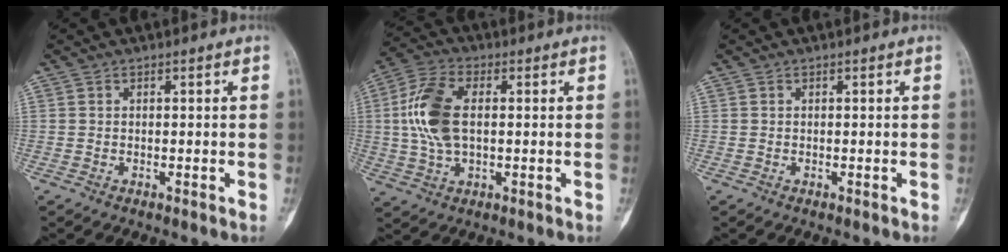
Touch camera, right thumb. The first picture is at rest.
{"total": 11.6, "force": [1.0, 6.3, 9.6], "torque": [-0.209, 0.013, 0.019]}
{"total": 0.0}